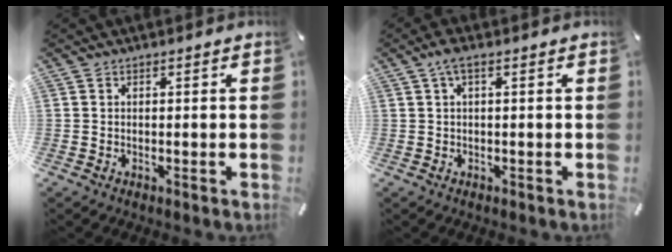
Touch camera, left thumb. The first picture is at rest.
{"total": 2.4, "force": [0.5, 0.6, 2.3], "torque": [-0.045, 0.003, 0.008]}